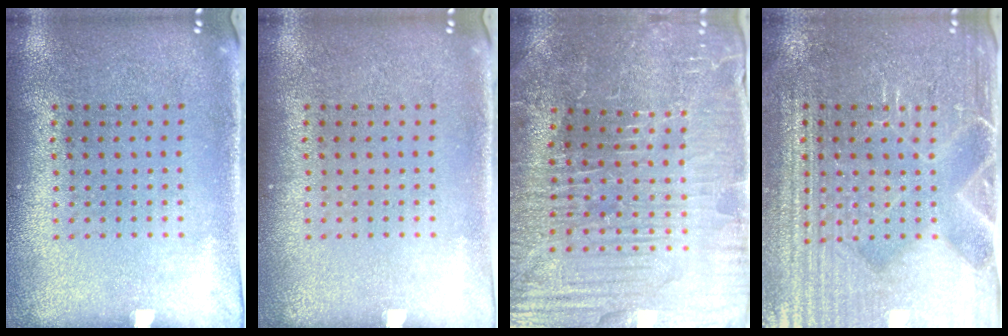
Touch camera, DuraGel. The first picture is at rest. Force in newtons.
{"total": 0.0}
{"total": 4.2, "press": 4.2, "slide": 0.7}
{"total": 4.7, "press": 4.4, "slide": 1.4}